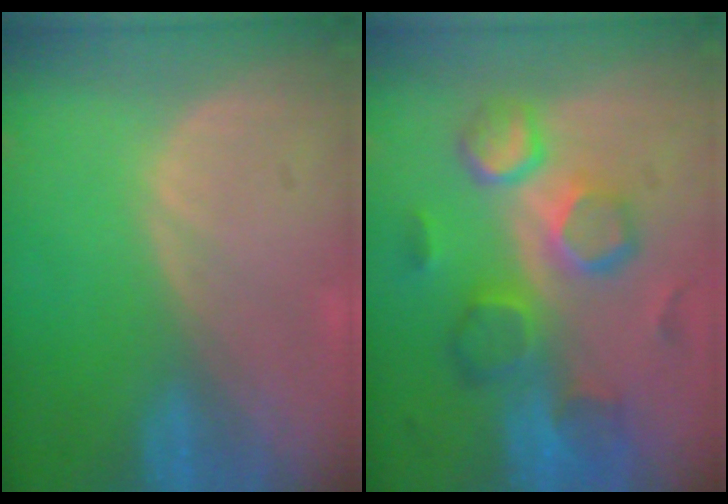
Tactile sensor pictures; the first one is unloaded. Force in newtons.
{"total": 10.3, "press": 9.4, "slide": 4.1}